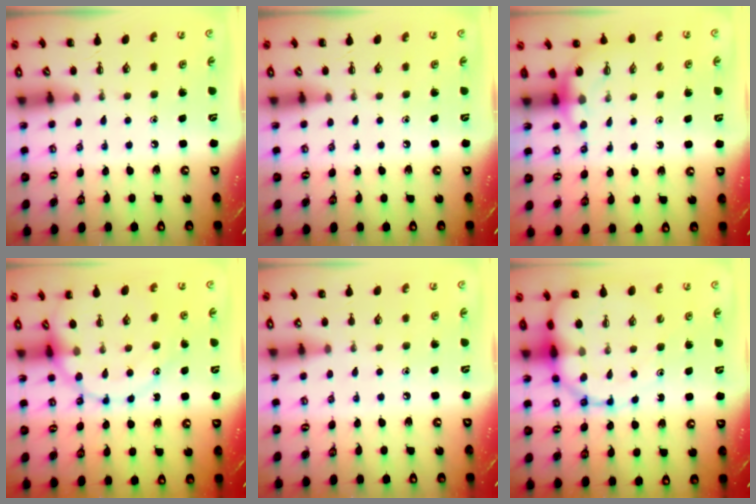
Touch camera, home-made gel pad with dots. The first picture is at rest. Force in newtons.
{"total": 0.0}
{"total": 4.3, "press": 4.2, "slide": 1.0}
{"total": 13.0, "press": 12.9, "slide": 1.6}
{"total": 4.8, "press": 4.7, "slide": 1.2}
{"total": 14.1, "press": 13.5, "slide": 4.1}